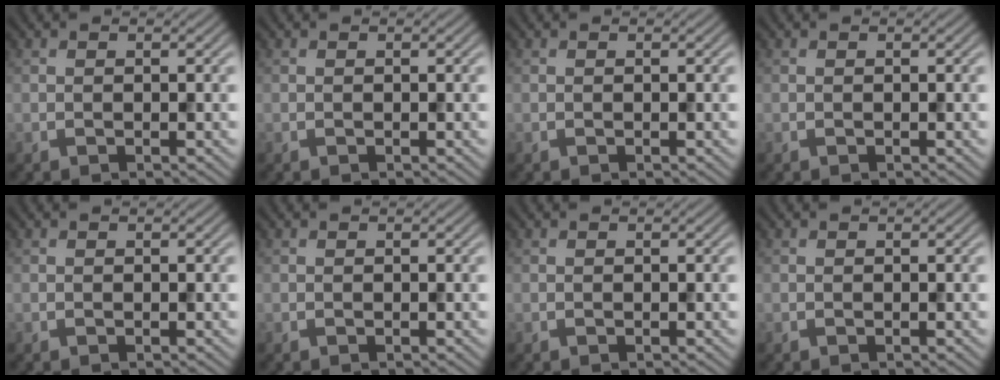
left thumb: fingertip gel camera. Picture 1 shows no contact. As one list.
[{"total": 0.0}, {"total": 0.0}, {"total": 0.0}, {"total": 0.0}, {"total": 0.0}, {"total": 0.0}, {"total": 0.0}]